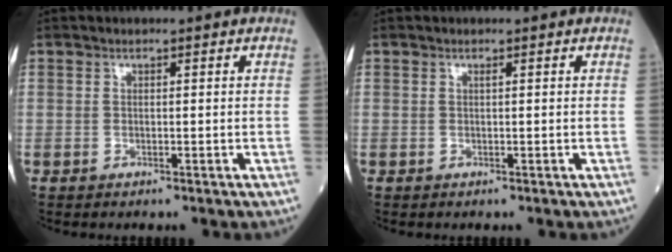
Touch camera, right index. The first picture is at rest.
{"total": 0.0}